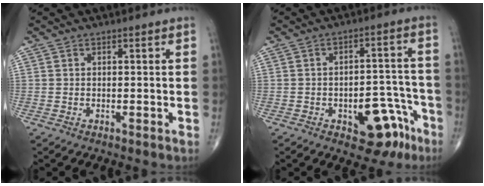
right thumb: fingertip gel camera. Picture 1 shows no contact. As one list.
[{"total": 10.8, "force": [-5.5, 5.7, 7.4], "torque": [-0.061, 0.048, -0.066]}]